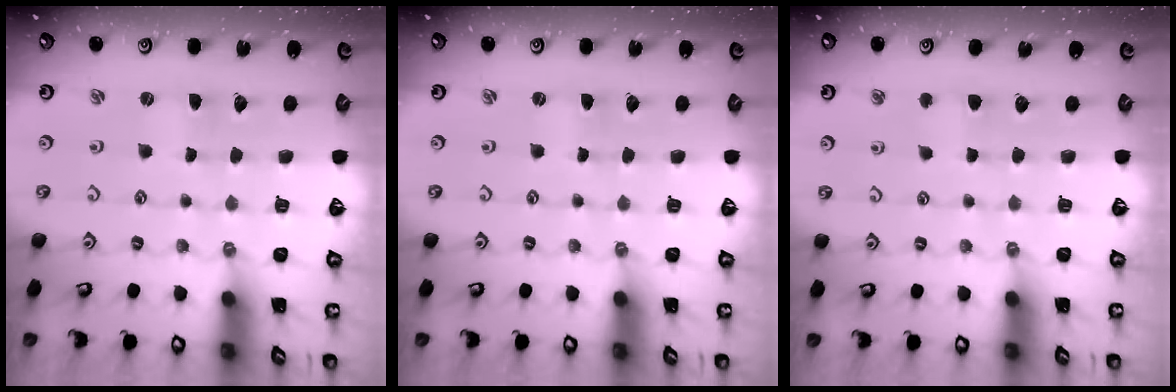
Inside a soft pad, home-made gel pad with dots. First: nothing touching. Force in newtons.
{"total": 0.0}
{"total": 2.6, "press": 2.5, "slide": 0.6}